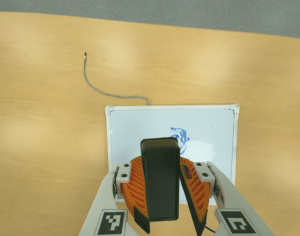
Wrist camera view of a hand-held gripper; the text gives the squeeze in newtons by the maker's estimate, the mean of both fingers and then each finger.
{"total": 7.9, "left": 9.0, "right": 6.9}